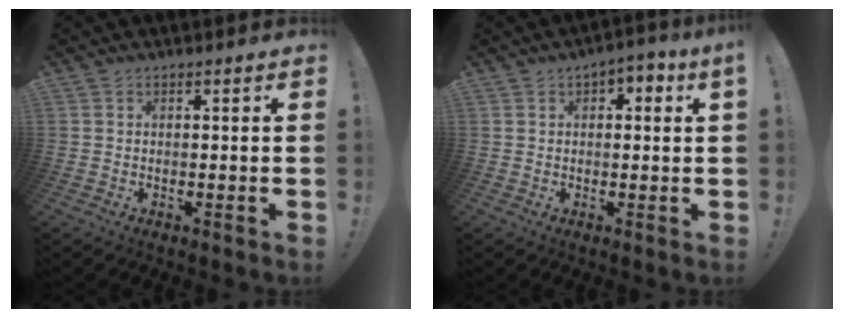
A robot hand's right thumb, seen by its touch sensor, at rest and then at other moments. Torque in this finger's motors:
{"motor_torque": [0.04, 0.04, 0.07, 0.10, 0.03]}